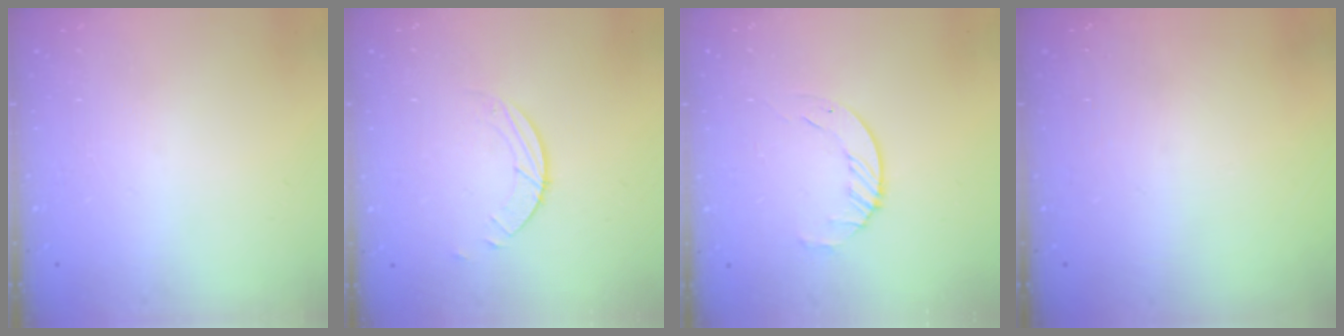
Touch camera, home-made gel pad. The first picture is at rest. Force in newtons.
{"total": 2.0, "press": 2.0, "slide": 0.2}
{"total": 3.5, "press": 3.4, "slide": 0.4}
{"total": 0.0}